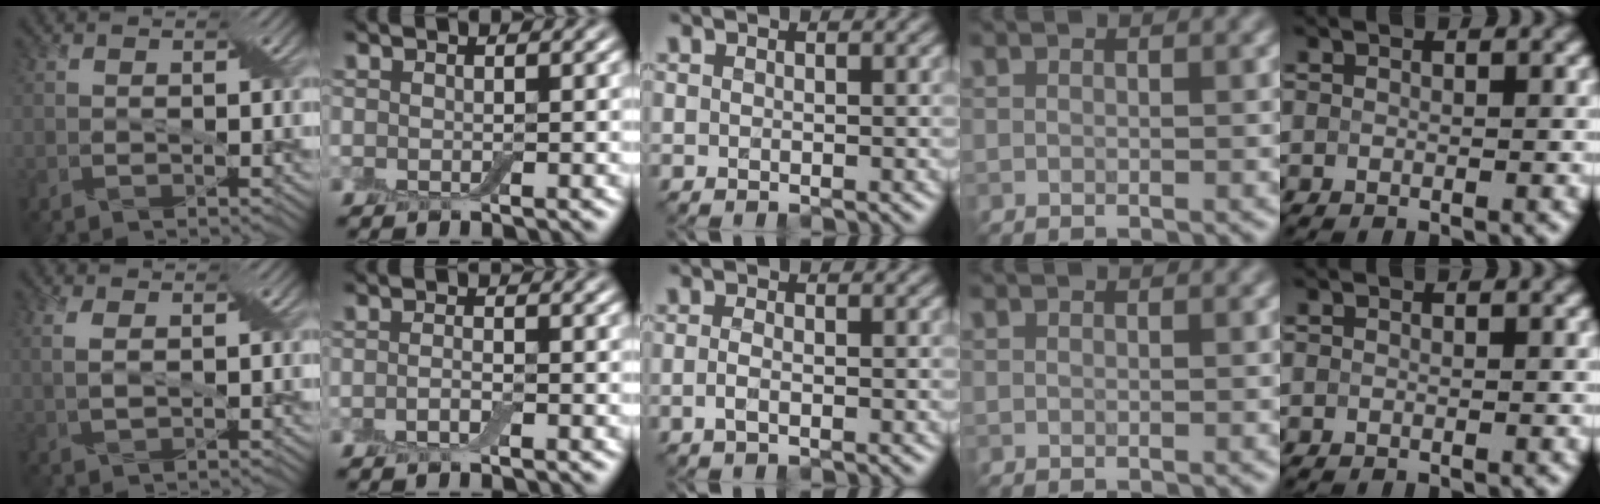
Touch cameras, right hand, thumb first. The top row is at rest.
{"thumb": {"total": 2.4, "force": [0.9, 0.9, 2.0], "torque": [-0.052, 0.004, 0.021]}, "index": {"total": 1.1, "force": [-0.6, 0.3, 0.9], "torque": [-0.020, -0.001, -0.012]}, "middle": {"total": 1.3, "force": [-0.4, 0.5, 1.1], "torque": [-0.026, -0.003, -0.011]}}